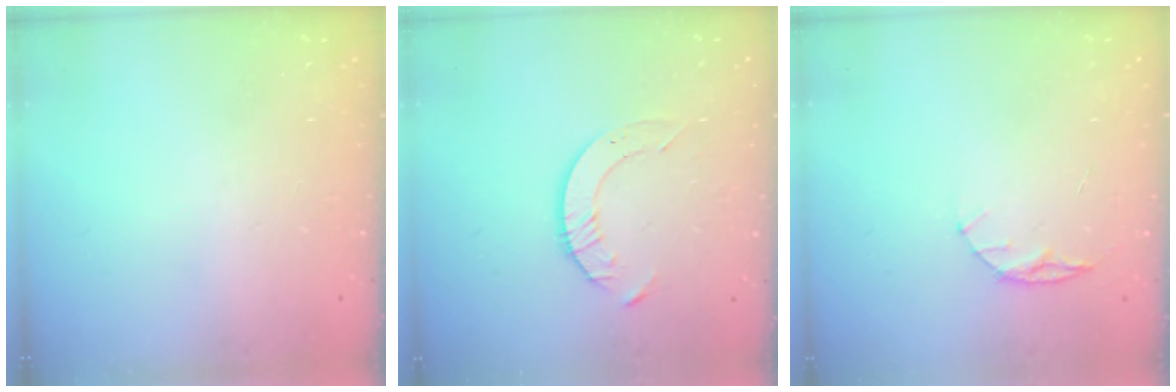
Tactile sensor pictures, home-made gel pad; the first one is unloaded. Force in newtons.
{"total": 4.7, "press": 4.6, "slide": 0.6}
{"total": 5.1, "press": 5.1, "slide": 0.6}